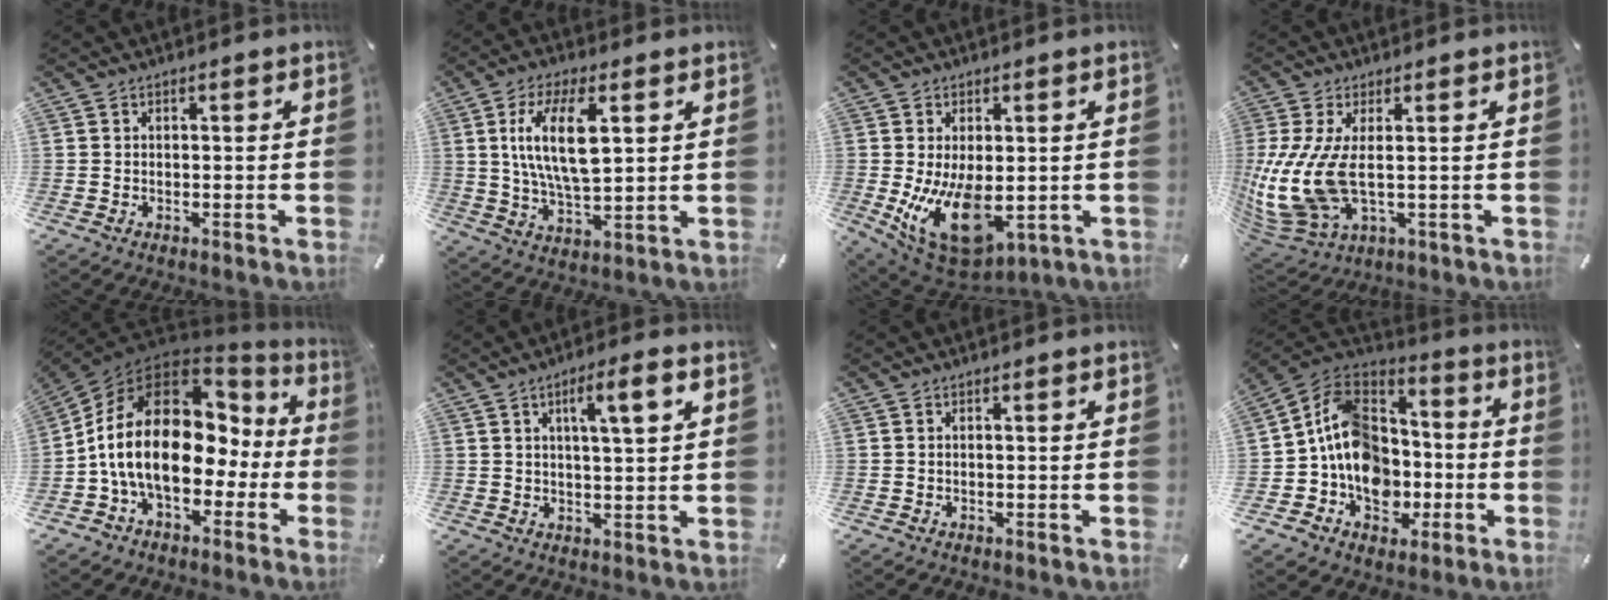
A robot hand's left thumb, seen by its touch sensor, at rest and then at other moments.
{"total": 13.4, "force": [4.0, 5.7, 11.5], "torque": [-0.235, -0.004, 0.062]}
{"total": 15.0, "force": [-1.4, 8.8, 12.1], "torque": [-0.217, -0.014, -0.013]}
{"total": 14.0, "force": [1.1, 6.9, 12.2], "torque": [-0.281, -0.020, 0.023]}
{"total": 21.5, "force": [-0.4, 14.8, 15.5], "torque": [-0.296, 0.004, -0.004]}
{"total": 7.1, "force": [3.2, 1.3, 6.2], "torque": [-0.104, -0.007, 0.046]}
{"total": 0.0}
{"total": 15.5, "force": [-3.4, 12.8, 8.0], "torque": [-0.148, 0.019, -0.056]}